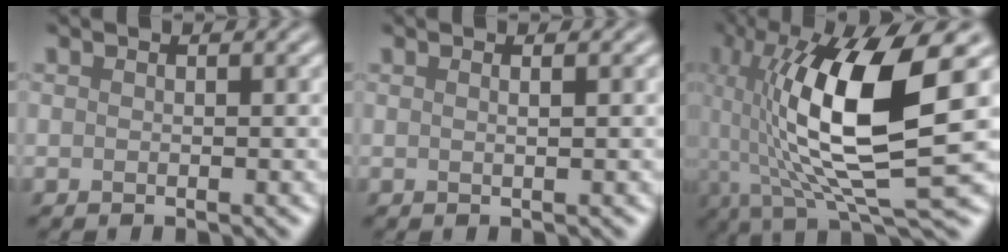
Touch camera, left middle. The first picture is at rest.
{"total": 1.4, "force": [0.6, 0.6, 1.1], "torque": [-0.002, -0.002, -0.005]}
{"total": 12.9, "force": [0.7, 3.6, 12.4], "torque": [-0.222, 0.003, 0.017]}